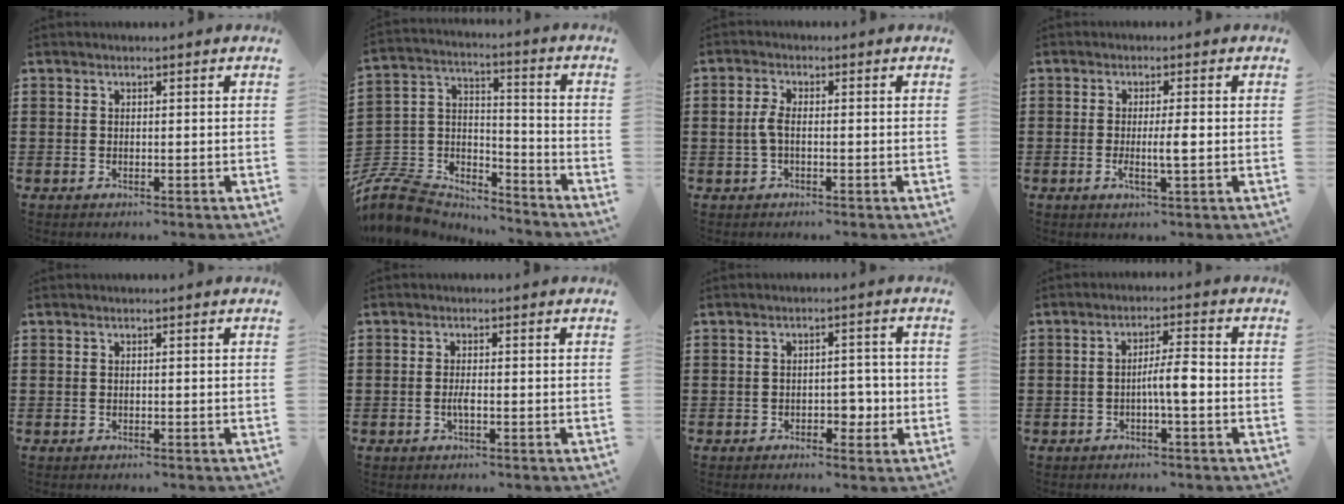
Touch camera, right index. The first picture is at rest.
{"total": 8.6, "force": [-7.8, 3.2, 1.9], "torque": [-0.067, 0.006, -0.157]}
{"total": 2.7, "force": [-0.3, 1.2, 2.5], "torque": [-0.063, -0.003, -0.010]}
{"total": 3.5, "force": [-0.6, 0.1, 3.5], "torque": [-0.069, -0.008, -0.014]}
{"total": 0.0}
{"total": 1.9, "force": [-0.8, 0.2, 1.7], "torque": [-0.040, -0.007, -0.015]}
{"total": 3.7, "force": [-1.3, 2.2, 2.6], "torque": [-0.033, -0.003, -0.029]}
{"total": 4.3, "force": [-1.1, 0.8, 4.1], "torque": [-0.074, 0.005, -0.023]}